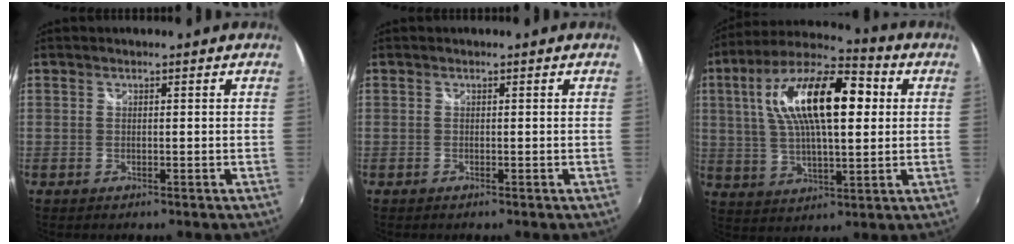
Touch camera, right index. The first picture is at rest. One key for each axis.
{"total": 0.0}
{"total": 20.0, "fx": 4.6, "fy": 7.6, "fz": 17.9, "tx": -0.327, "ty": 0.031, "tz": 0.074}